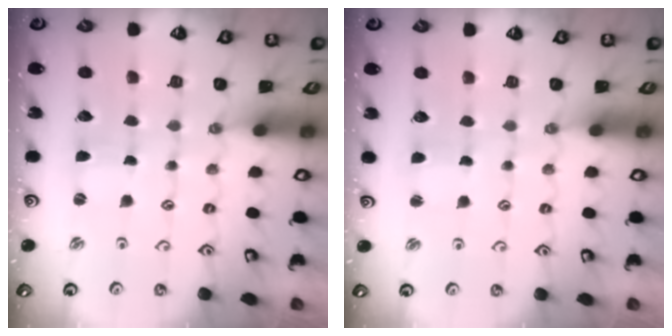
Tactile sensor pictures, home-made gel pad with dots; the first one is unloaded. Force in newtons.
{"total": 1.3, "press": 1.3, "slide": 0.3}